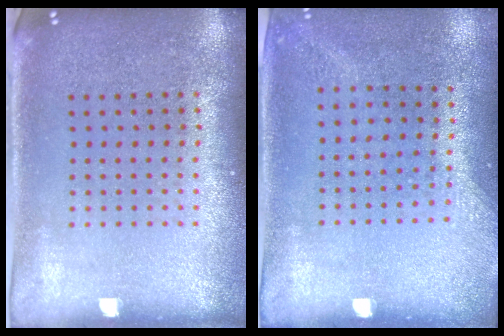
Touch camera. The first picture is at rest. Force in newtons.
{"total": 1.4, "press": 1.0, "slide": 0.9}